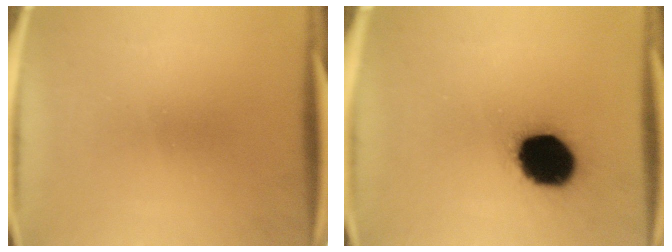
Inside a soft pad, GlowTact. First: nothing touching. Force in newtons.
{"total": 18.9}